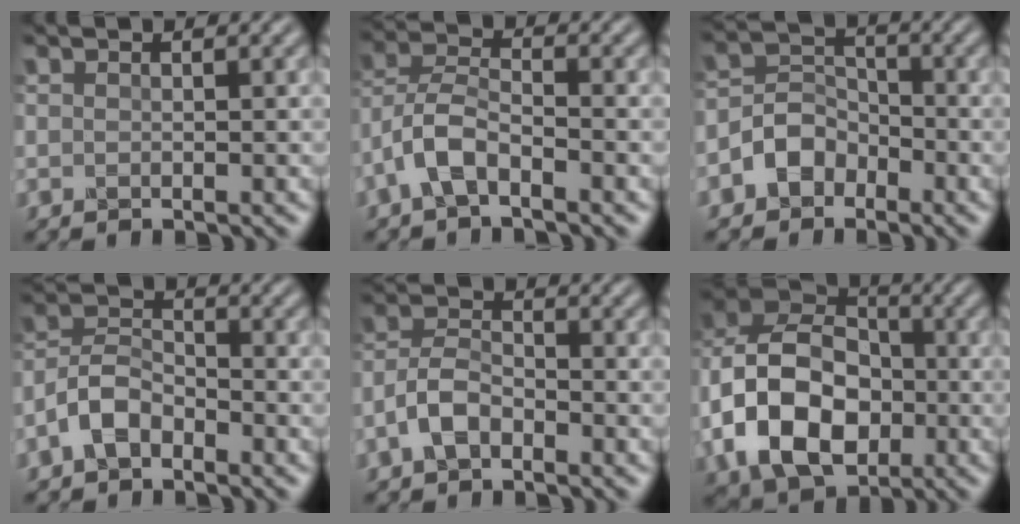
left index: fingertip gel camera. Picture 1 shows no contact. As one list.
[{"total": 3.4, "force": [-2.2, 1.5, 2.1], "torque": [-0.050, 0.012, -0.054]}, {"total": 2.8, "force": [-1.8, 2.1, 0.5], "torque": [-0.016, 0.011, -0.047]}, {"total": 3.1, "force": [-2.2, 1.8, 1.4], "torque": [-0.036, 0.013, -0.054]}, {"total": 2.8, "force": [-1.8, 1.6, 1.5], "torque": [-0.039, 0.011, -0.048]}, {"total": 12.5, "force": [-2.9, 9.3, 7.9], "torque": [-0.171, -0.007, -0.060]}]